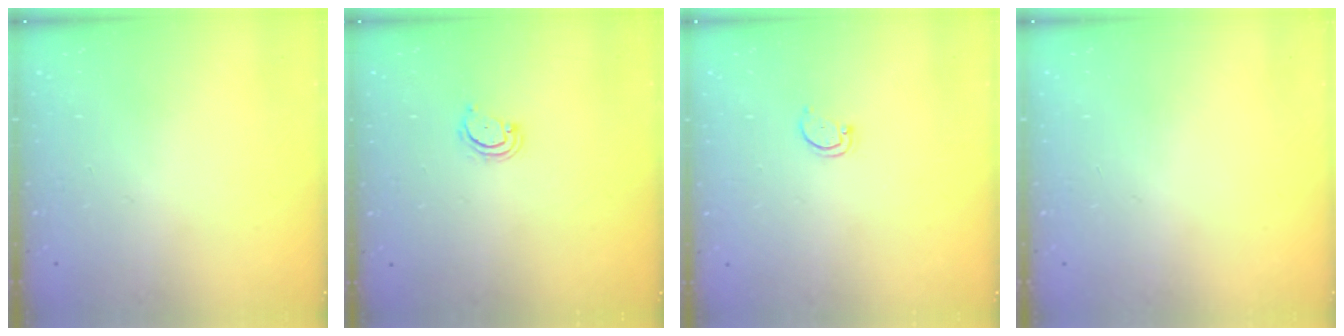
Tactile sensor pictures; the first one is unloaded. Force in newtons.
{"total": 3.2, "press": 3.2, "slide": 0.3}
{"total": 2.6, "press": 2.5, "slide": 0.4}
{"total": 0.0}